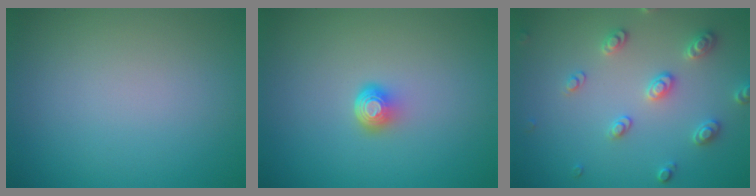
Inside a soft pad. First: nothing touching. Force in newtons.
{"total": 2.0, "press": 1.3, "slide": 1.6}
{"total": 3.0, "press": 2.9, "slide": 0.6}